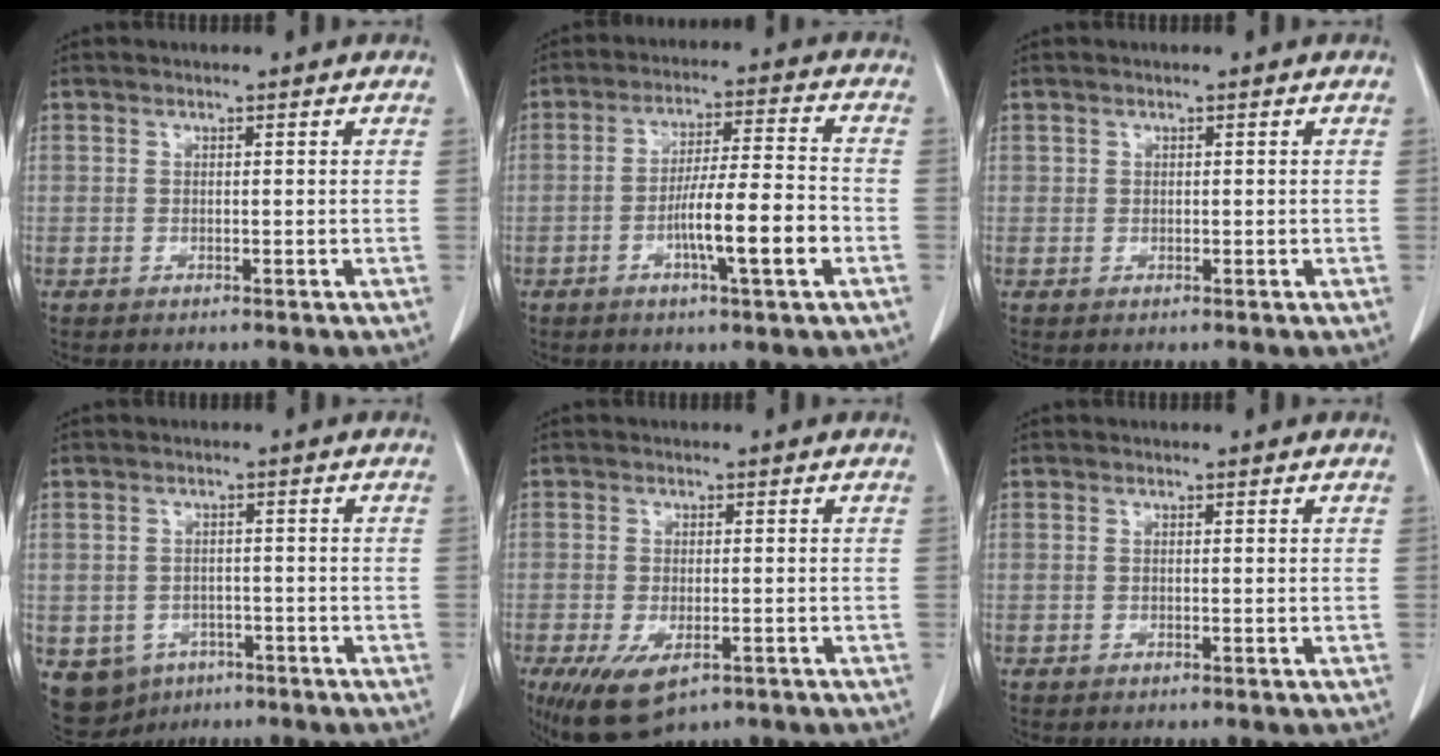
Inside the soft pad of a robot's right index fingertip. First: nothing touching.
{"total": 10.3, "force": [-3.4, 0.6, 9.7], "torque": [-0.160, 0.004, -0.058]}
{"total": 0.6, "force": [0.2, 0.5, 0.1], "torque": [0.005, 0.002, 0.002]}
{"total": 8.7, "force": [-4.0, 7.5, 2.0], "torque": [-0.049, 0.008, -0.049]}
{"total": 7.6, "force": [-4.1, 3.6, 5.4], "torque": [-0.092, -0.016, -0.063]}
{"total": 0.0}